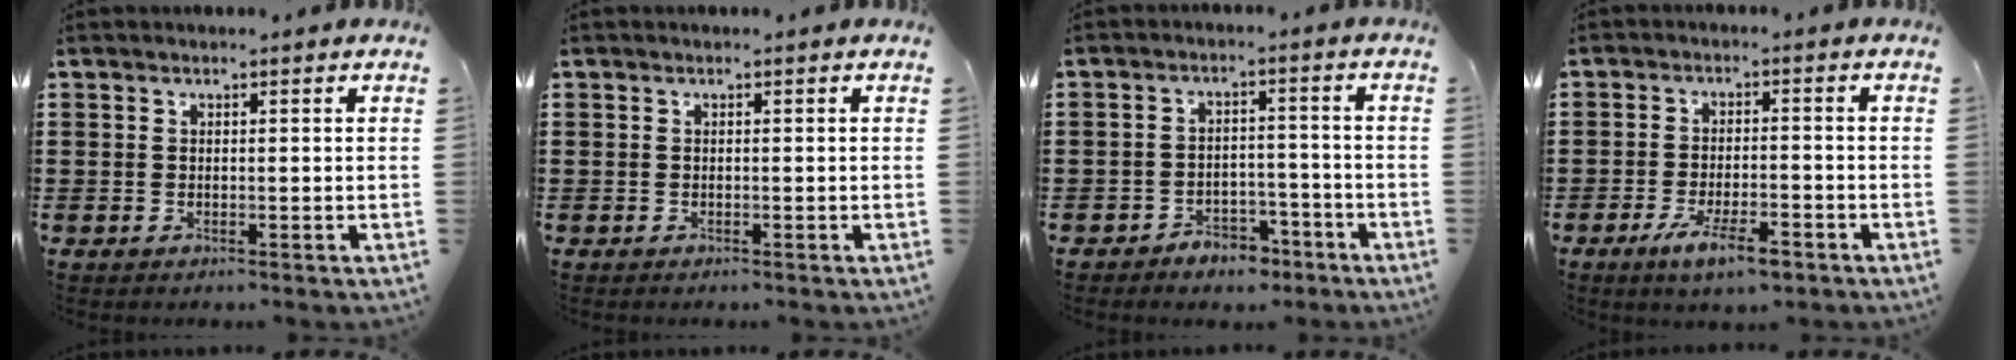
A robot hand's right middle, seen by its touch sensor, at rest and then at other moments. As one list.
[{"total": 0.0}, {"total": 3.7, "force": [-3.3, 1.4, 0.5], "torque": [-0.013, 0.009, -0.068]}, {"total": 5.9, "force": [-3.4, 1.7, 4.5], "torque": [-0.082, 0.002, -0.061]}]